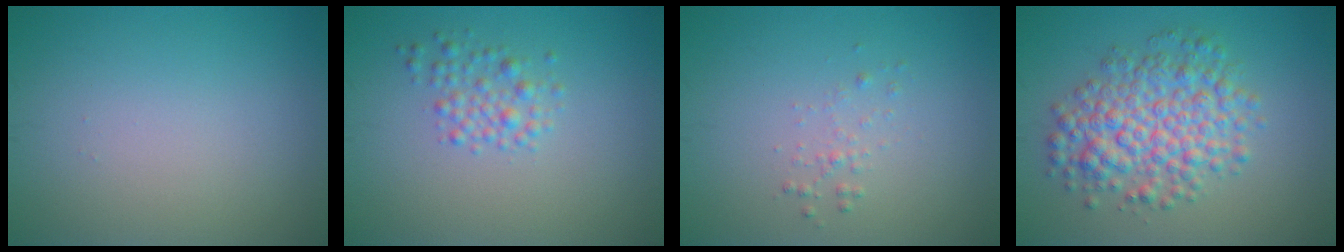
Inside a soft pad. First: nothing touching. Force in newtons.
{"total": 2.0, "press": 2.0, "slide": 0.0}
{"total": 0.9, "press": 0.9, "slide": 0.0}
{"total": 6.2, "press": 6.2, "slide": 0.1}